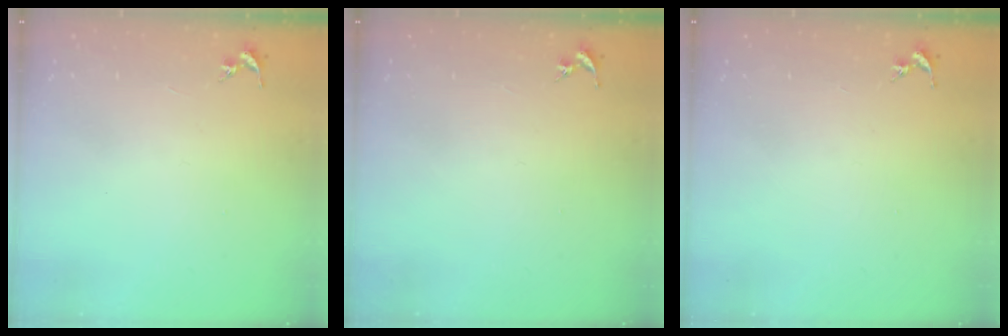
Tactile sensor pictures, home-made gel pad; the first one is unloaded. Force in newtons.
{"total": 0.0}
{"total": 0.0}